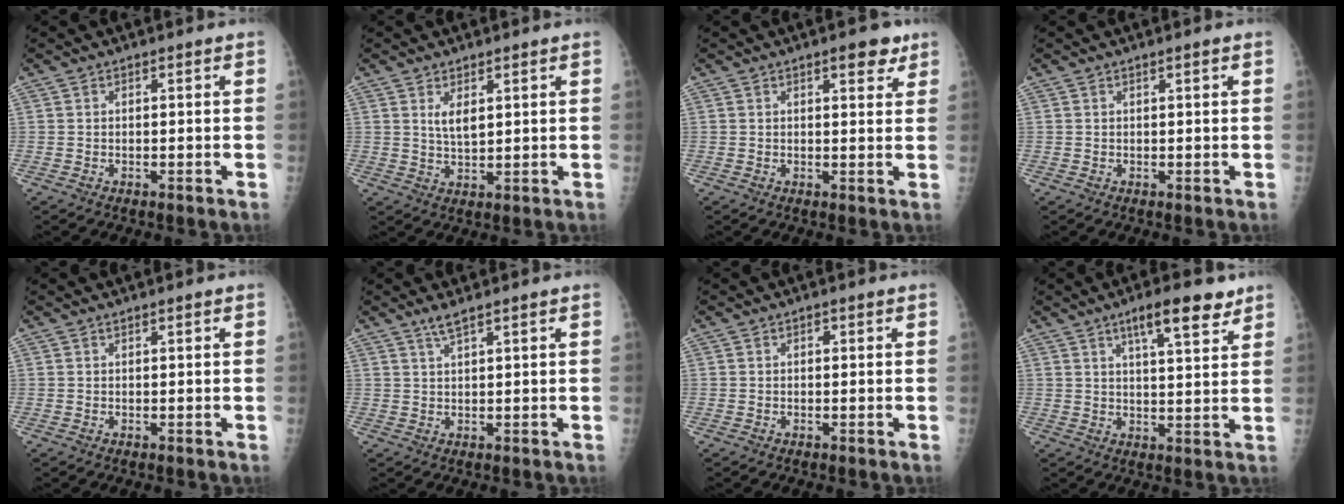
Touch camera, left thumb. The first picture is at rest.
{"total": 3.7, "force": [1.7, 1.5, 2.9], "torque": [-0.047, -0.015, 0.036]}
{"total": 4.5, "force": [2.8, 1.8, 3.1], "torque": [-0.024, -0.011, 0.032]}
{"total": 0.8, "force": [0.5, 0.0, 0.7], "torque": [-0.010, 0.000, 0.009]}
{"total": 0.6, "force": [0.5, 0.0, 0.4], "torque": [-0.005, -0.002, 0.011]}
{"total": 2.5, "force": [1.9, 0.0, 1.6], "torque": [-0.036, -0.007, 0.043]}
{"total": 0.6, "force": [0.3, 0.3, 0.4], "torque": [-0.003, 0.001, 0.004]}
{"total": 9.3, "force": [5.9, 2.3, 6.8], "torque": [-0.089, -0.027, 0.091]}